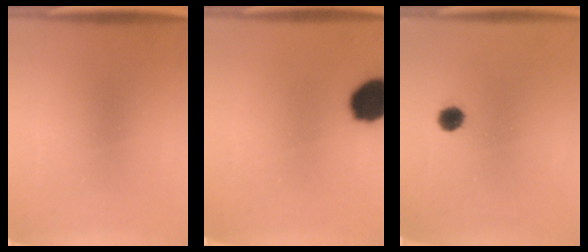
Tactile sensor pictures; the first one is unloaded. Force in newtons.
{"total": 11.5}
{"total": 2.4}